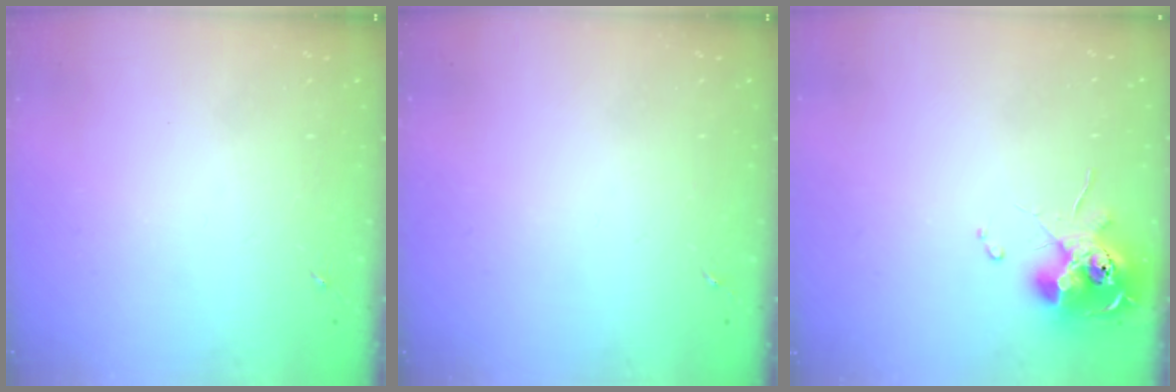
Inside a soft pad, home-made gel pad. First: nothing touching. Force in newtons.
{"total": 0.0}
{"total": 13.5, "press": 13.4, "slide": 1.2}